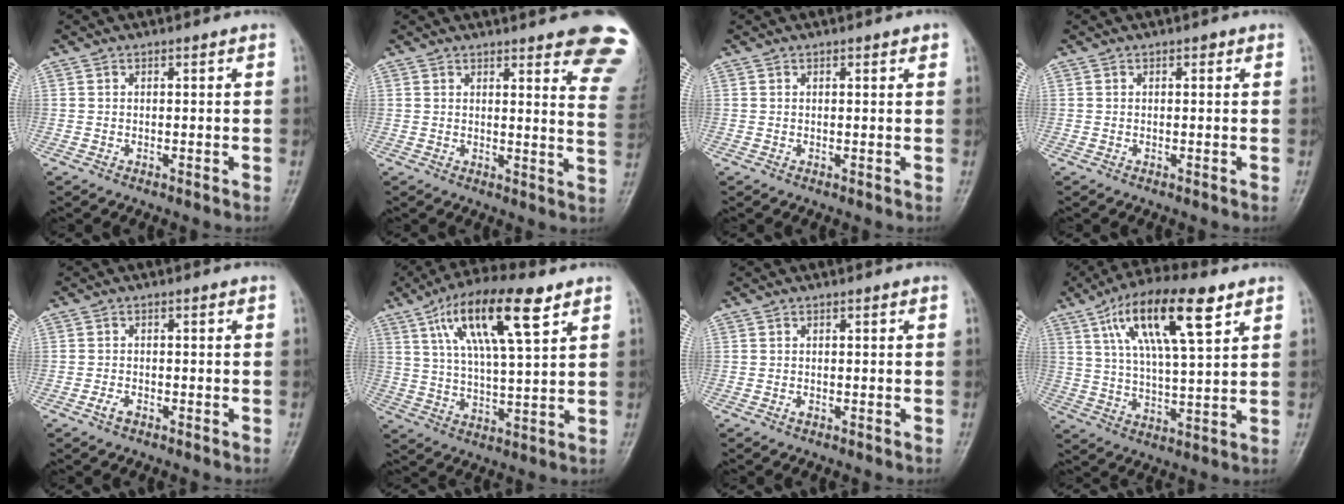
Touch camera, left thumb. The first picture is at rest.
{"total": 15.7, "force": [11.6, 3.2, 10.2], "torque": [-0.095, -0.062, 0.117]}
{"total": 1.5, "force": [0.8, 0.4, 1.1], "torque": [-0.013, -0.001, 0.008]}
{"total": 0.6, "force": [0.3, 0.3, 0.4], "torque": [-0.001, 0.000, 0.001]}
{"total": 1.8, "force": [-1.1, 0.9, 1.1], "torque": [-0.024, 0.005, -0.022]}
{"total": 16.3, "force": [8.0, 4.7, 13.4], "torque": [-0.229, -0.012, 0.141]}
{"total": 0.6, "force": [-0.2, 0.4, 0.4], "torque": [-0.004, 0.000, -0.005]}
{"total": 16.8, "force": [8.1, 5.1, 13.8], "torque": [-0.233, -0.011, 0.141]}